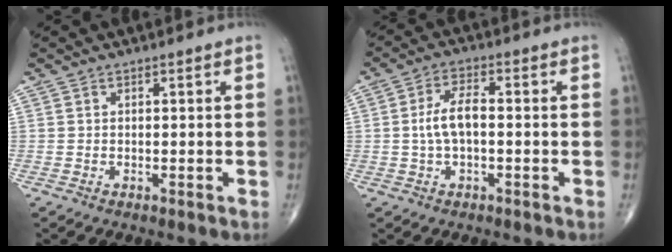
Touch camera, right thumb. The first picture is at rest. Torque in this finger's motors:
{"motor_torque": [-0.11, -0.11, 0.45, -0.18, 0.11]}